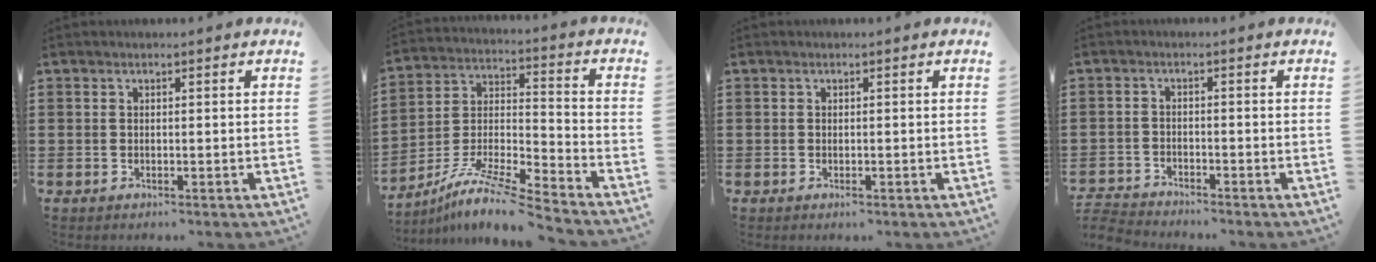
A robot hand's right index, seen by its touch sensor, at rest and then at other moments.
{"total": 9.9, "force": [-8.6, 0.4, 4.9], "torque": [-0.097, -0.001, -0.175]}
{"total": 0.7, "force": [-0.3, 0.2, 0.6], "torque": [-0.012, -0.006, -0.005]}
{"total": 3.1, "force": [-3.1, 0.1, 0.0], "torque": [-0.014, -0.006, -0.069]}